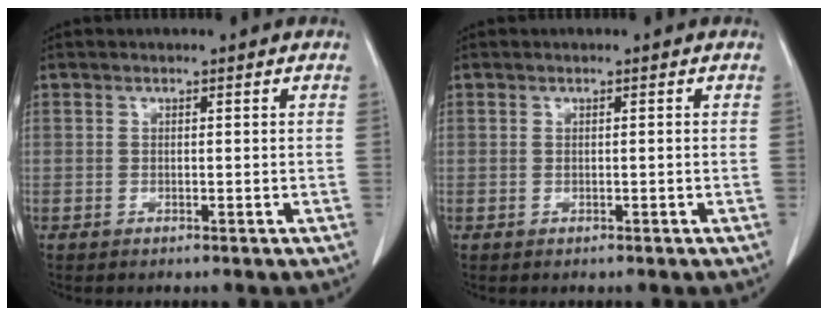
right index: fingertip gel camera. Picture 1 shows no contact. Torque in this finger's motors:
{"motor_torque": [-0.20, 0.21, 0.01, -0.01]}